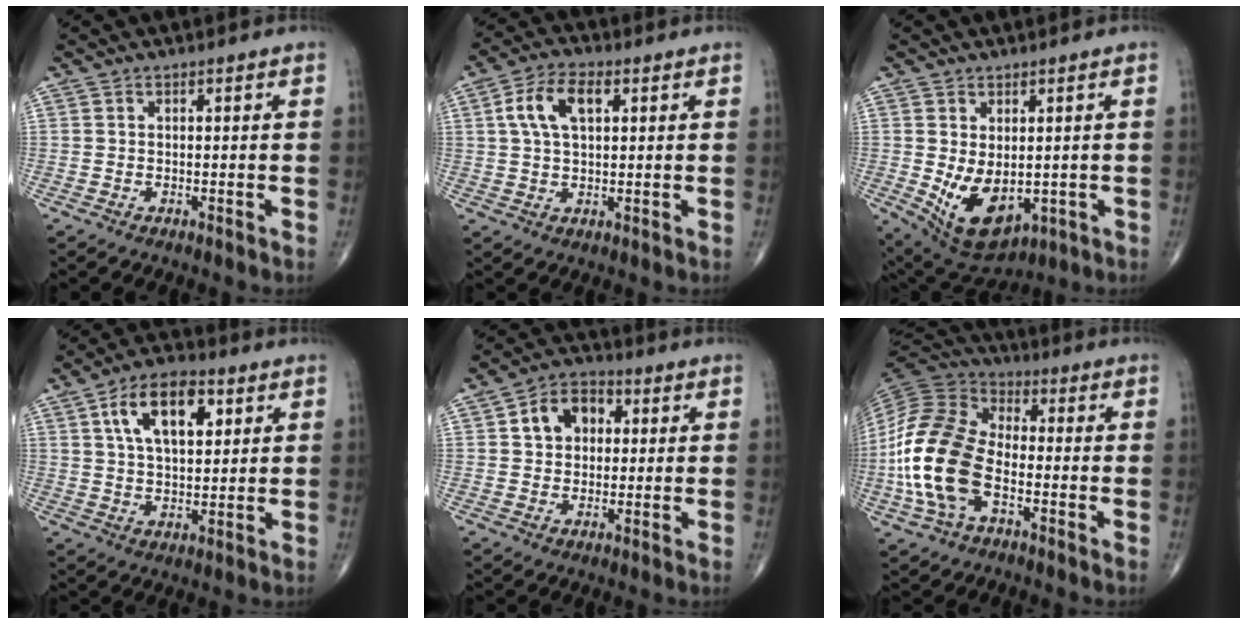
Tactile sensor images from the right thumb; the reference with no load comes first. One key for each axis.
{"total": 8.4, "fx": 2.5, "fy": 4.3, "fz": 6.7, "tx": -0.128, "ty": 0.012, "tz": 0.044}
{"total": 10.8, "fx": -1.4, "fy": 6.4, "fz": 8.6, "tx": -0.132, "ty": -0.009, "tz": 0.005}
{"total": 12.4, "fx": 4.6, "fy": 6.4, "fz": 9.6, "tx": -0.147, "ty": -0.005, "tz": 0.076}
{"total": 8.5, "fx": 2.0, "fy": 6.2, "fz": 5.4, "tx": -0.064, "ty": 0.013, "tz": 0.025}
{"total": 17.9, "fx": -4.1, "fy": 10.3, "fz": 14.0, "tx": -0.297, "ty": 0.025, "tz": -0.083}